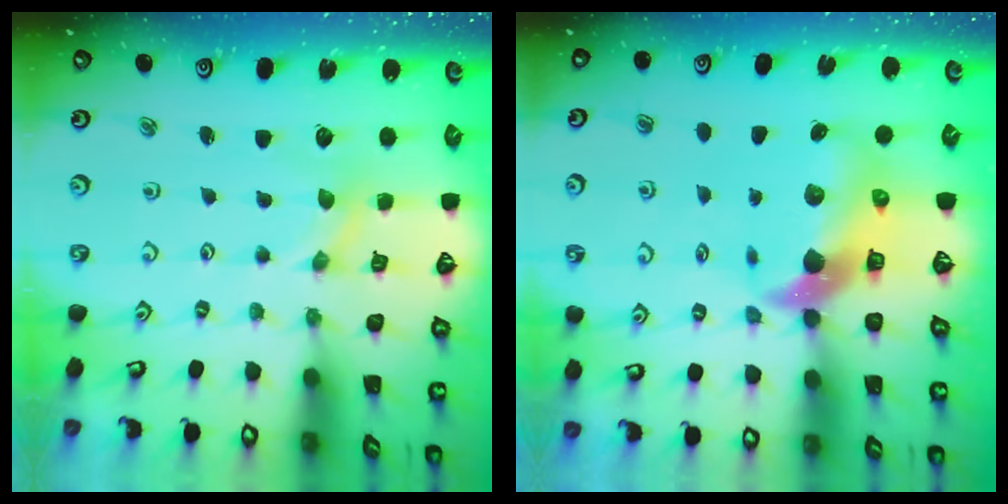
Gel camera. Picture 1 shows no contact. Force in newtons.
{"total": 9.5, "press": 9.4, "slide": 1.5}